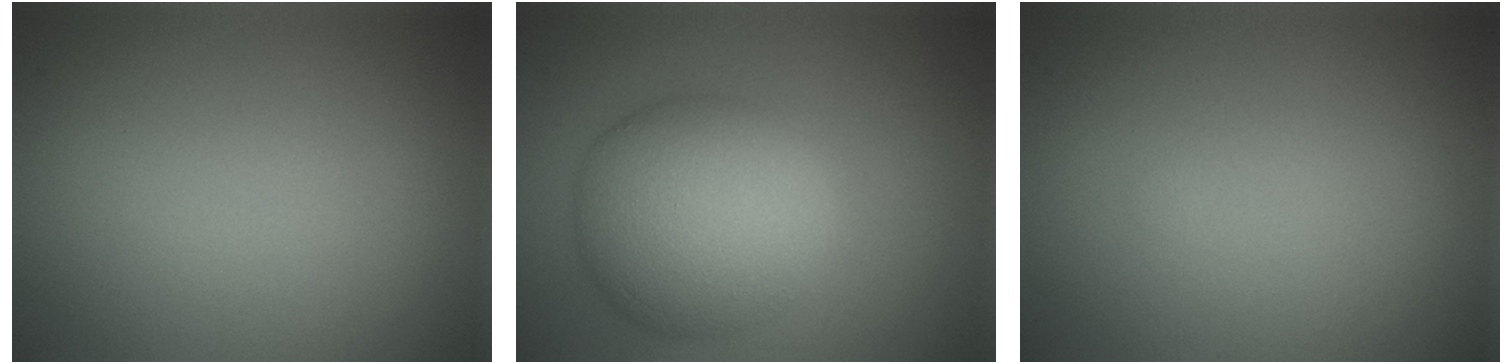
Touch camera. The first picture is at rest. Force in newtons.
{"total": 9.0, "press": 9.0, "slide": 0.4}
{"total": 0.0}